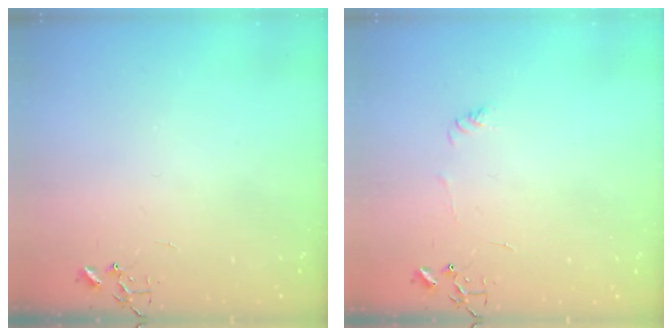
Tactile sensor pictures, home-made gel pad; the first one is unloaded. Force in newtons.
{"total": 3.7, "press": 3.7, "slide": 0.5}